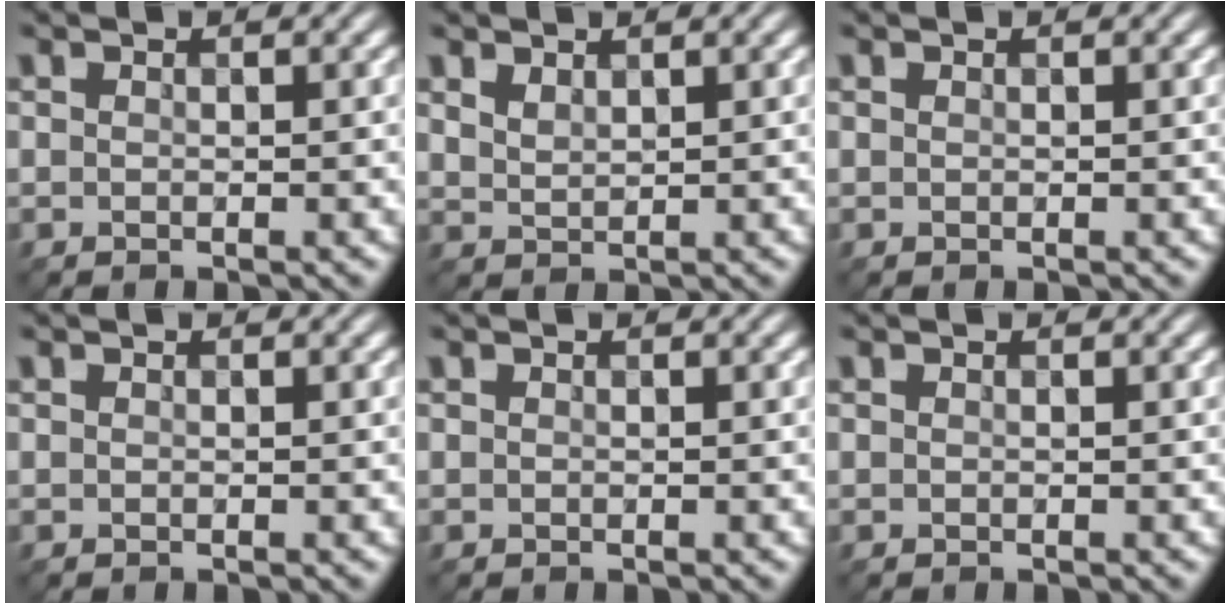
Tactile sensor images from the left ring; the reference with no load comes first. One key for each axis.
{"total": 1.5, "fx": 1.1, "fy": 0.6, "fz": 0.7, "tx": -0.020, "ty": -0.003, "tz": 0.027}
{"total": 0.0}
{"total": 0.0}
{"total": 0.0}
{"total": 0.0}